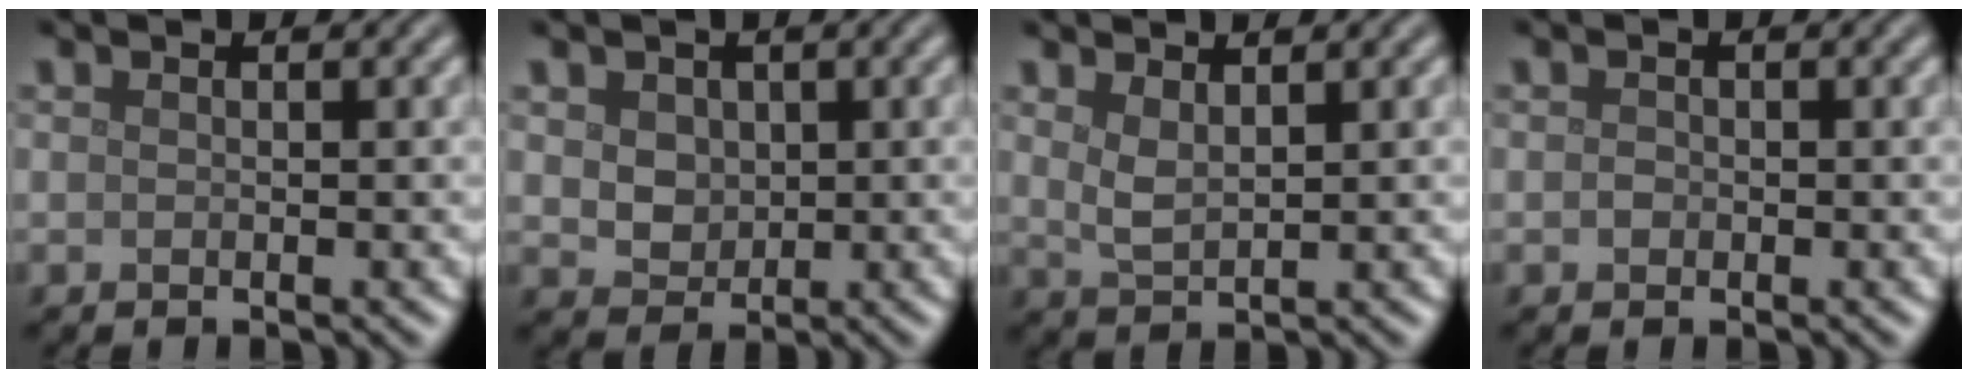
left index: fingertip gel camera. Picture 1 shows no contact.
{"total": 3.7, "force": [1.4, 2.8, 1.9], "torque": [-0.044, 0.009, 0.026]}
{"total": 1.9, "force": [1.1, 0.6, 1.4], "torque": [-0.034, -0.004, 0.026]}
{"total": 0.6, "force": [-0.1, 0.6, 0.2], "torque": [-0.003, -0.002, -0.005]}